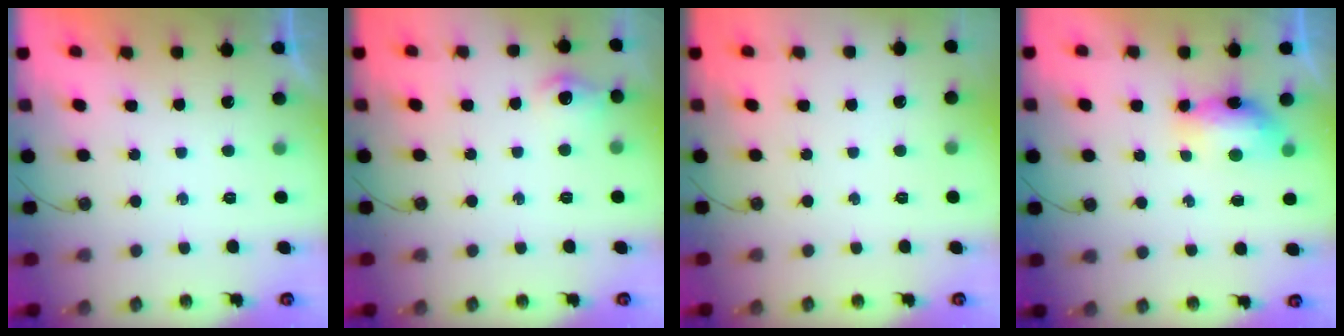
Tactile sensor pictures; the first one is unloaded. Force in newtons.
{"total": 8.3, "press": 8.3, "slide": 0.9}
{"total": 0.0}
{"total": 8.4, "press": 8.0, "slide": 2.8}